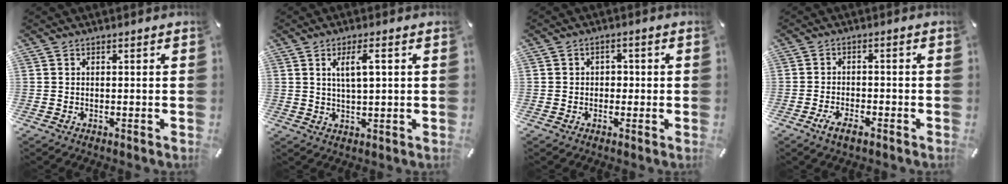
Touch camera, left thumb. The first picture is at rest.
{"total": 5.6, "force": [1.8, 1.3, 5.1], "torque": [-0.103, -0.004, 0.025]}
{"total": 2.2, "force": [-0.5, 2.0, 0.8], "torque": [-0.008, 0.006, -0.016]}
{"total": 4.0, "force": [-2.5, 1.6, 2.7], "torque": [-0.056, 0.007, -0.048]}